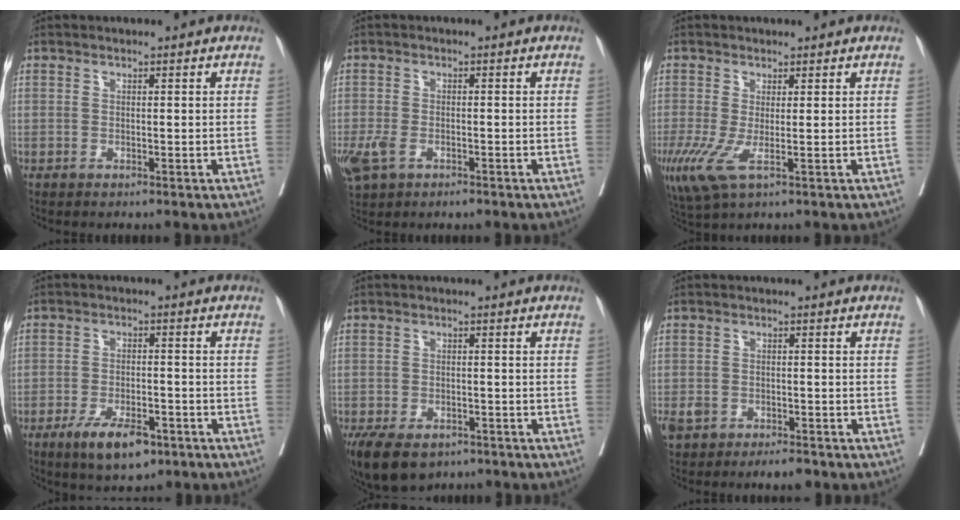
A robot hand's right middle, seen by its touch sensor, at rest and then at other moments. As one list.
[{"total": 4.9, "force": [-2.5, 2.6, 3.3], "torque": [-0.072, -0.008, -0.041]}, {"total": 5.9, "force": [-1.6, 1.5, 5.5], "torque": [-0.127, -0.018, -0.024]}, {"total": 7.7, "force": [-4.7, 2.9, 5.4], "torque": [-0.094, -0.005, -0.072]}, {"total": 8.8, "force": [-6.0, 4.6, 4.5], "torque": [-0.078, -0.006, -0.093]}, {"total": 4.5, "force": [-3.0, 2.1, 2.6], "torque": [-0.043, 0.003, -0.043]}]